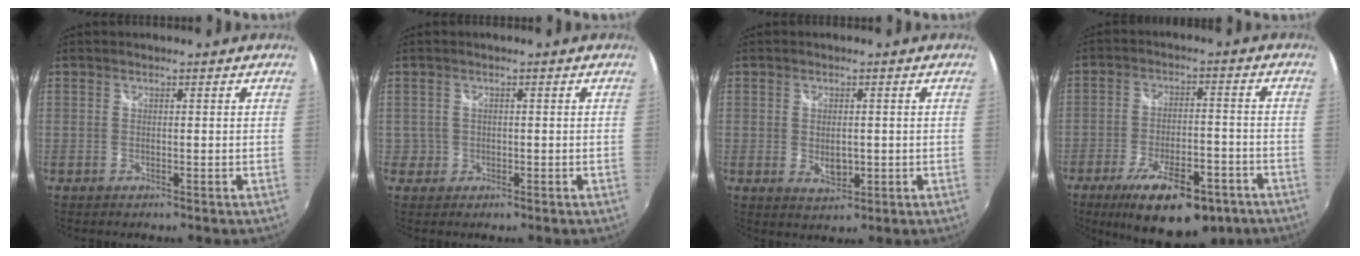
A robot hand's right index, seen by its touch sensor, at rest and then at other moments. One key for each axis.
{"total": 1.9, "fx": -0.5, "fy": 1.8, "fz": -0.2, "tx": 0.002, "ty": 0.003, "tz": -0.006}
{"total": 3.7, "fx": -0.4, "fy": 2.4, "fz": 2.8, "tx": -0.046, "ty": -0.007, "tz": -0.003}
{"total": 17.9, "fx": -11.6, "fy": 6.8, "fz": 11.8, "tx": -0.208, "ty": -0.021, "tz": -0.167}